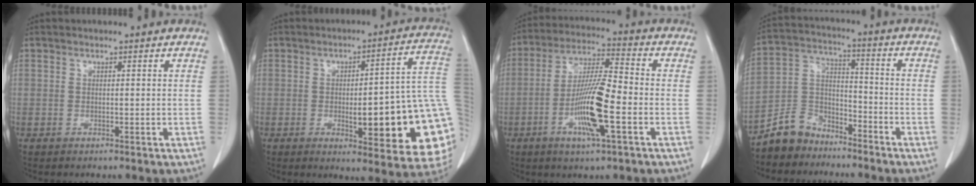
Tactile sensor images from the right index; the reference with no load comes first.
{"total": 21.0, "force": [-3.2, 3.8, 20.5], "torque": [-0.171, 0.020, -0.026]}
{"total": 11.8, "force": [-3.8, 1.0, 11.1], "torque": [-0.213, -0.005, -0.073]}
{"total": 8.2, "force": [-6.9, 4.3, 1.0], "torque": [-0.024, 0.022, -0.135]}